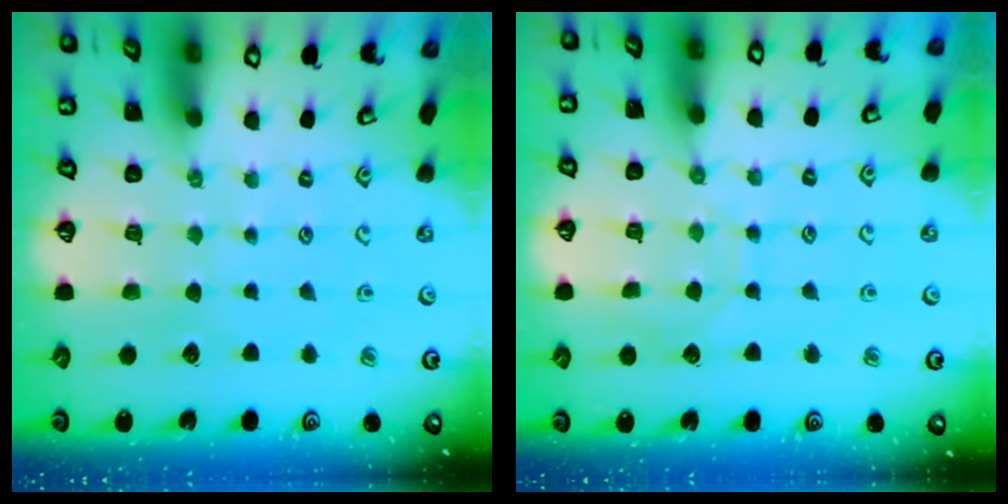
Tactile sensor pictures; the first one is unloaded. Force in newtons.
{"total": 7.1, "press": 7.1, "slide": 0.4}